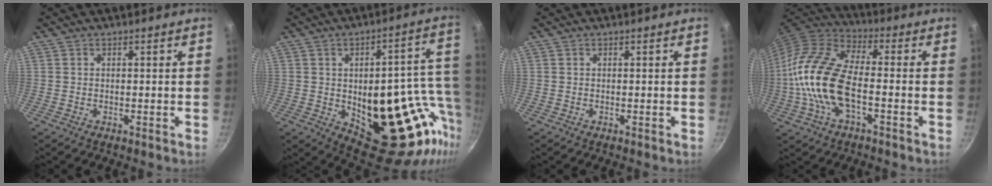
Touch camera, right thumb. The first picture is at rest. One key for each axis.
{"total": 25.0, "fx": -4.0, "fy": 12.2, "fz": 21.4, "tx": -0.211, "ty": -0.003, "tz": -0.031}
{"total": 0.0}
{"total": 18.2, "fx": -2.7, "fy": 9.2, "fz": 15.5, "tx": -0.300, "ty": 0.032, "tz": -0.067}